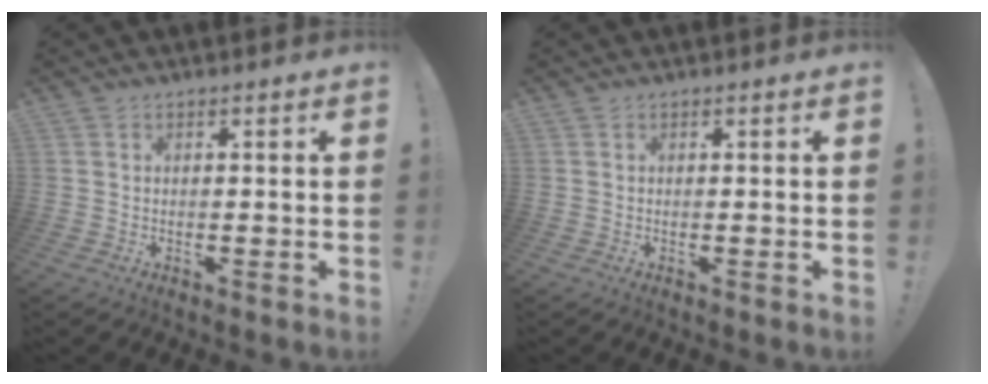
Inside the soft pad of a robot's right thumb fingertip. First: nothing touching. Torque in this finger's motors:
{"motor_torque": [0.00, 0.00, 0.03, -0.03, 0.00]}